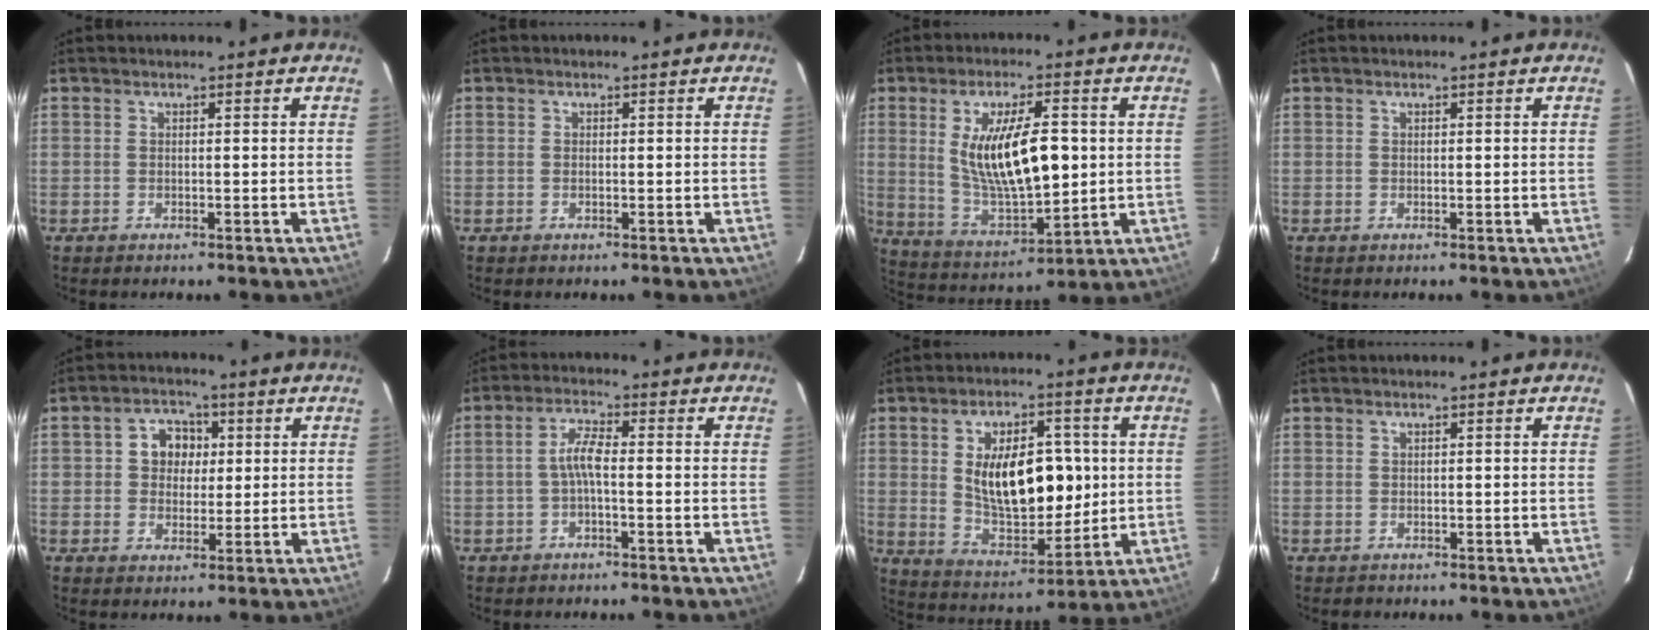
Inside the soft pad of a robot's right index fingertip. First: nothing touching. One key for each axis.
{"total": 0.0}
{"total": 15.6, "fx": 2.0, "fy": 5.7, "fz": 14.4, "tx": -0.262, "ty": -0.010, "tz": 0.053}
{"total": 0.0}
{"total": 5.8, "fx": 1.1, "fy": 5.2, "fz": 2.5, "tx": -0.041, "ty": 0.019, "tz": 0.019}
{"total": 3.4, "fx": -1.0, "fy": 0.5, "fz": 3.2, "tx": -0.068, "ty": 0.008, "tz": -0.020}
{"total": 15.8, "fx": 2.1, "fy": 8.5, "fz": 13.1, "tx": -0.225, "ty": 0.000, "tz": 0.053}
{"total": 0.7, "fx": -0.2, "fy": 0.7, "fz": -0.1, "tx": 0.001, "ty": 0.003, "tz": 0.002}